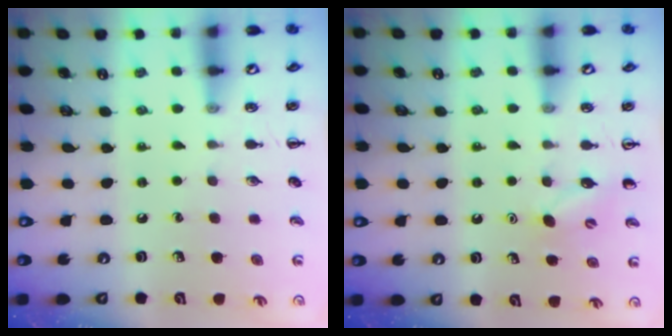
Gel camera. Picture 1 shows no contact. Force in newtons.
{"total": 5.2, "press": 5.0, "slide": 1.5}